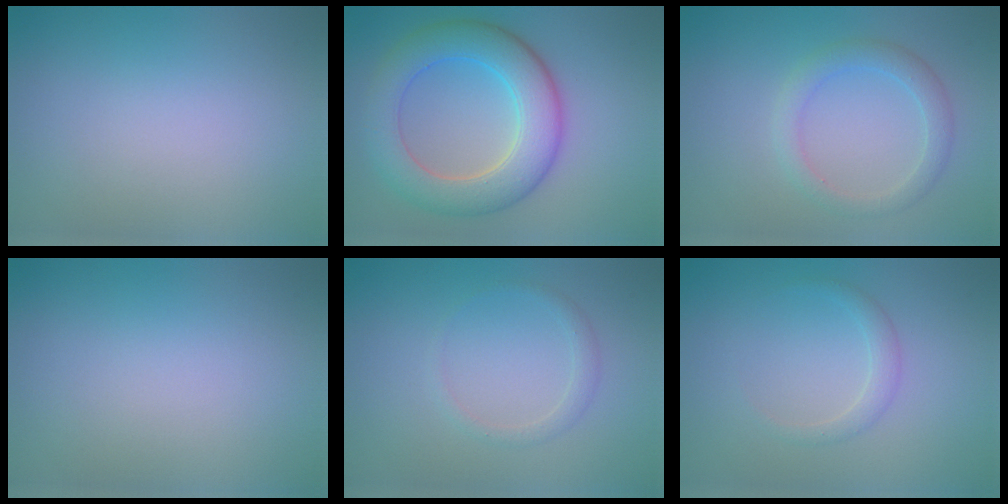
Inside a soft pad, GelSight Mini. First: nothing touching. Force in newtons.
{"total": 7.3, "press": 7.3, "slide": 0.2}
{"total": 2.4, "press": 2.4, "slide": 0.2}
{"total": 0.0}
{"total": 1.2, "press": 1.2, "slide": 0.2}
{"total": 1.4, "press": 1.4, "slide": 0.1}